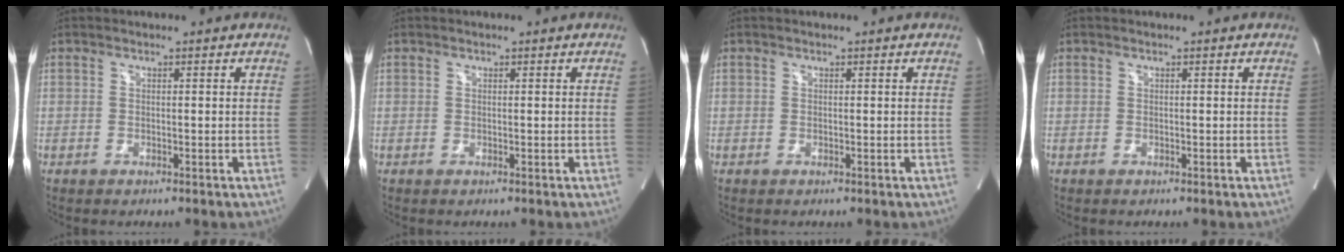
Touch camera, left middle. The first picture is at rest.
{"total": 0.0}
{"total": 0.0}
{"total": 0.0}